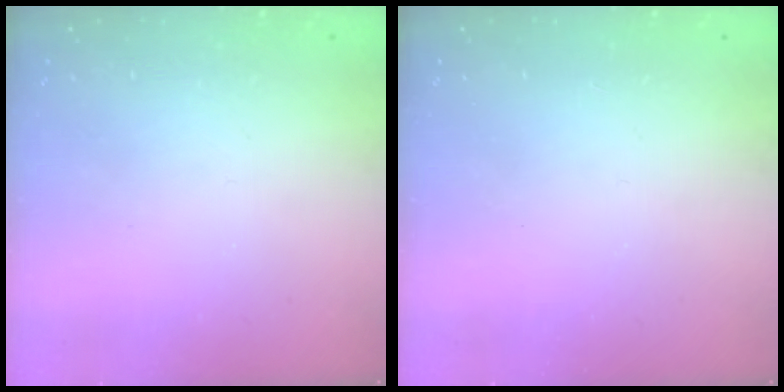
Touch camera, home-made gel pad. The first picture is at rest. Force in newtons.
{"total": 1.7, "press": 1.7, "slide": 0.2}